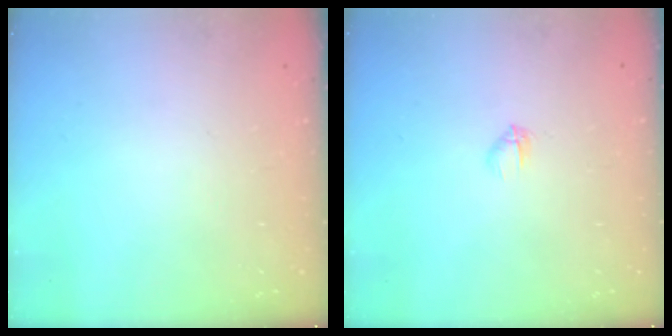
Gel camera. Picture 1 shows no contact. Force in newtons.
{"total": 2.7, "press": 2.5, "slide": 0.8}